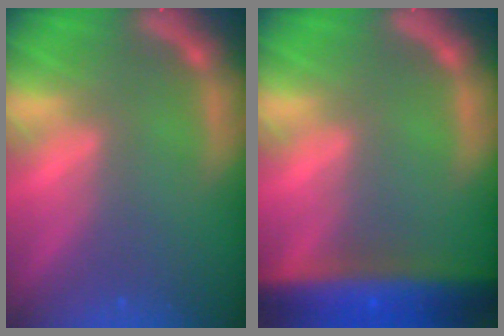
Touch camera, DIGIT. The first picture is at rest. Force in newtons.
{"total": 9.6}